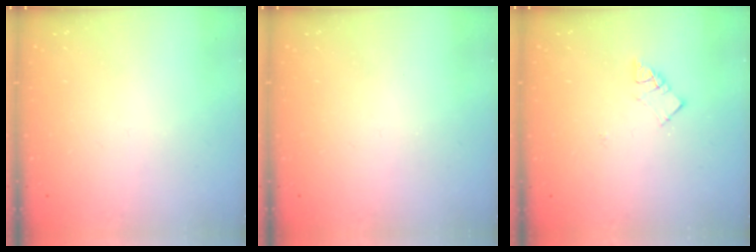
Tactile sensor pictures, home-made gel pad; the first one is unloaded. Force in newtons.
{"total": 1.8, "press": 1.8, "slide": 0.4}
{"total": 5.4, "press": 5.4, "slide": 0.1}